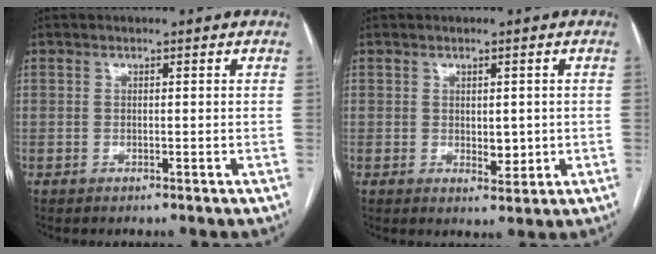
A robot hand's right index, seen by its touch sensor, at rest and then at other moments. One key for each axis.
{"total": 3.2, "fx": -0.1, "fy": 1.7, "fz": 2.8, "tx": -0.038, "ty": -0.005, "tz": 0.007}